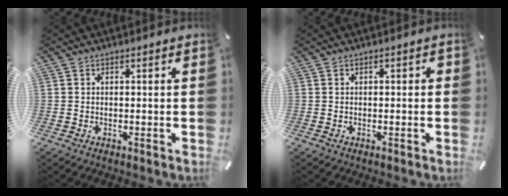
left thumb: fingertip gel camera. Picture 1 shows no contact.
{"total": 0.9, "force": [-0.1, 0.5, 0.7], "torque": [-0.012, 0.003, -0.004]}